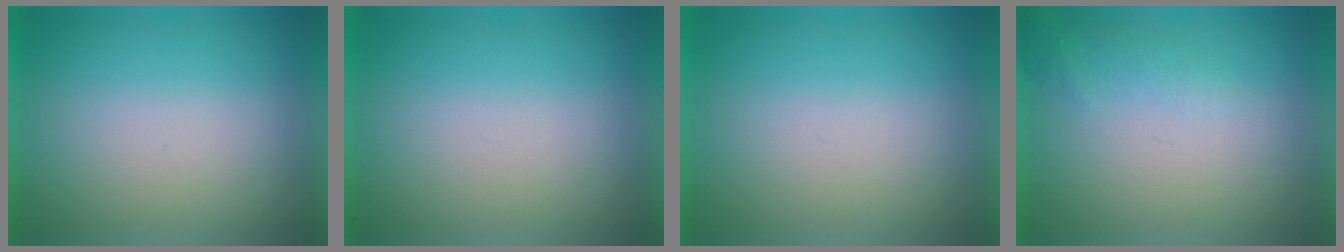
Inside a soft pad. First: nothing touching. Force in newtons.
{"total": 0.0}
{"total": 0.0}
{"total": 1.3}